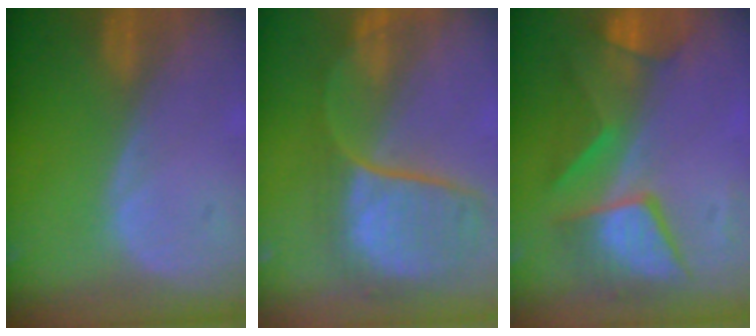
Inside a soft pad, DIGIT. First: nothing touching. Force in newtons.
{"total": 9.8, "press": 9.1, "slide": 3.4}
{"total": 8.9, "press": 8.8, "slide": 0.7}